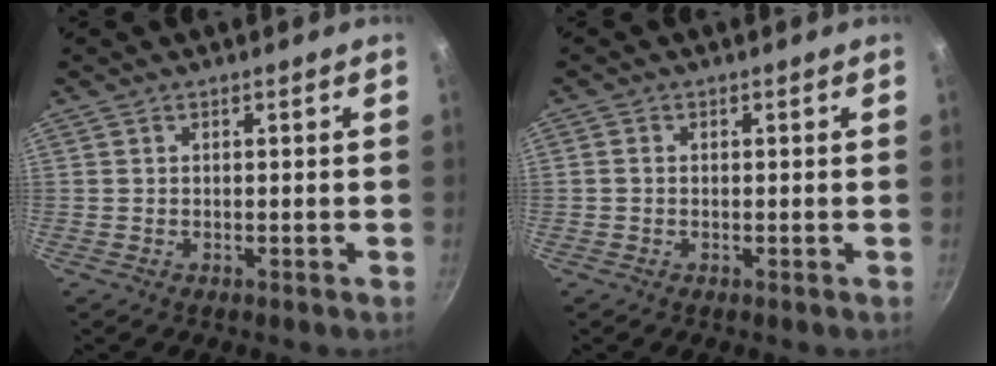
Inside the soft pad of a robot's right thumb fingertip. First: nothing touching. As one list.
[{"total": 0.8, "force": [-0.1, 0.7, 0.3], "torque": [-0.006, 0.003, -0.004]}]